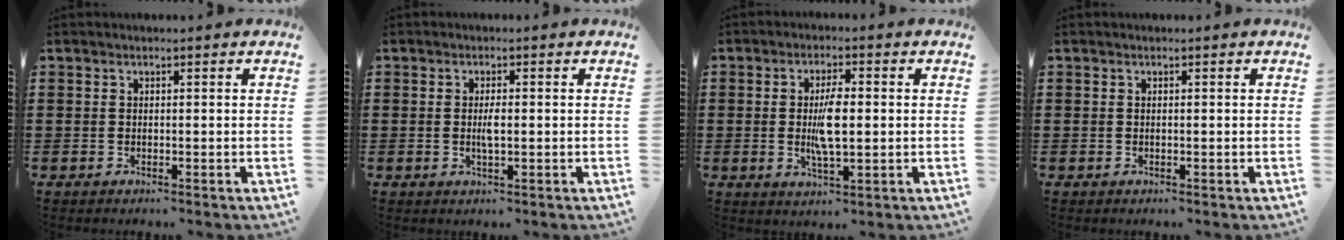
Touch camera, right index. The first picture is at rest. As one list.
[{"total": 2.4, "force": [-0.1, 0.6, 2.3], "torque": [-0.051, -0.004, -0.005]}, {"total": 6.1, "force": [0.0, 2.1, 5.8], "torque": [-0.119, 0.000, -0.005]}, {"total": 0.0}]